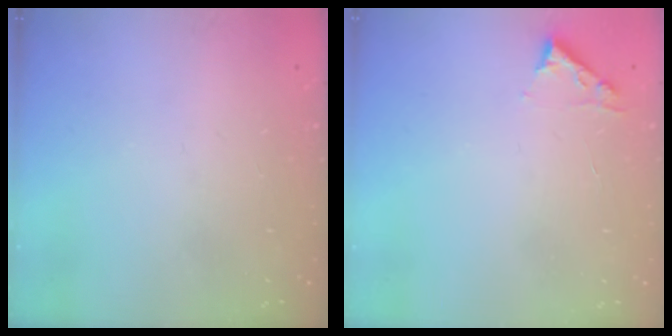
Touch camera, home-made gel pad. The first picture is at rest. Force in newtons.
{"total": 4.5, "press": 4.4, "slide": 0.5}